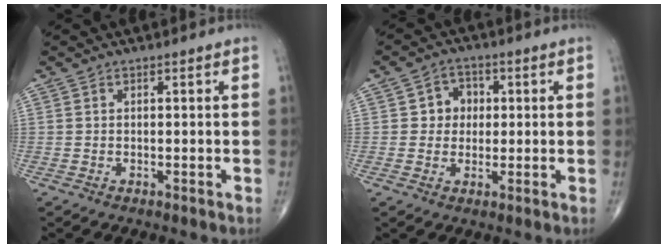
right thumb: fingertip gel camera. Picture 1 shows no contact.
{"total": 4.9, "force": [0.6, 4.4, 2.0], "torque": [0.006, 0.007, 0.001]}